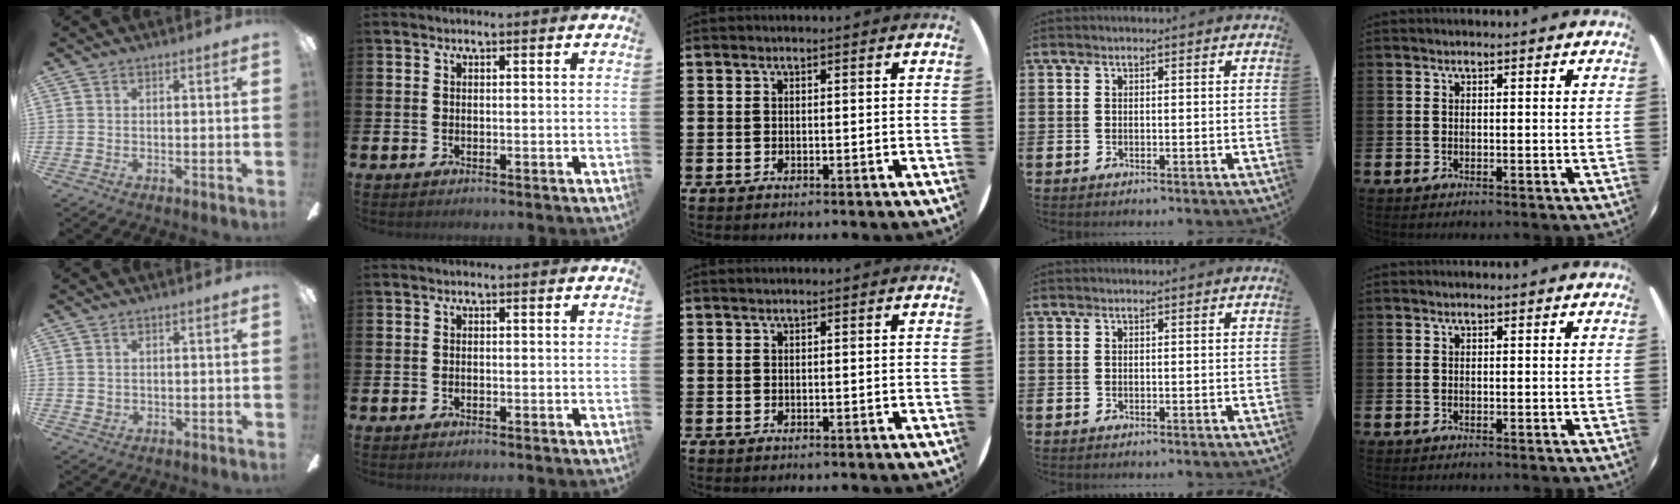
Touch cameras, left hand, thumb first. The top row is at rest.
{"thumb": {"total": 1.6, "force": [1.0, 1.2, 0.1], "torque": [-0.004, 0.003, 0.018]}}